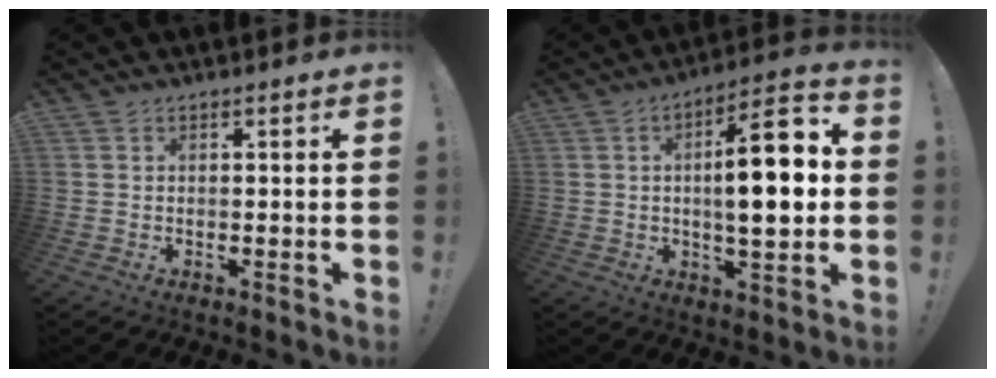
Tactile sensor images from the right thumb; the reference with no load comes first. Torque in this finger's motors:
{"motor_torque": [0.06, 0.77, 0.73, 0.52, 0.39]}